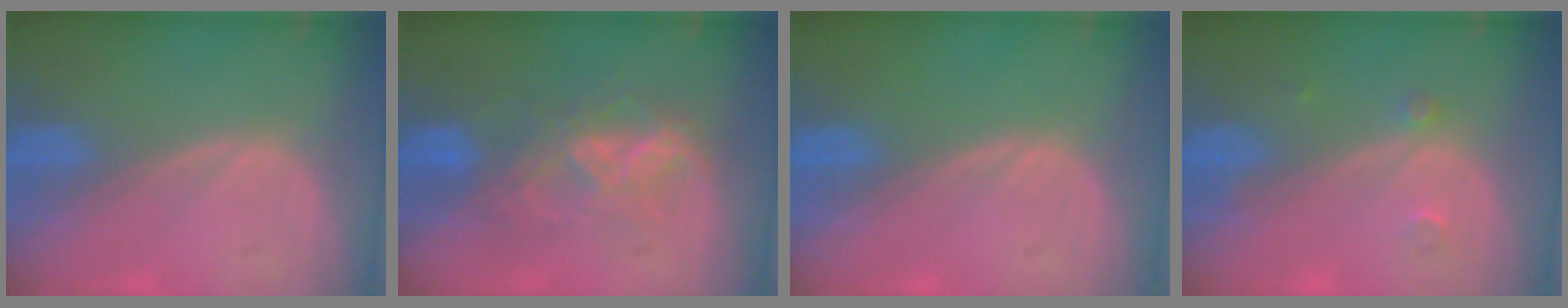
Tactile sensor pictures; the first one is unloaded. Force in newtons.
{"total": 6.8, "press": 6.6, "slide": 1.5}
{"total": 0.0}
{"total": 1.5, "press": 1.5, "slide": 0.1}